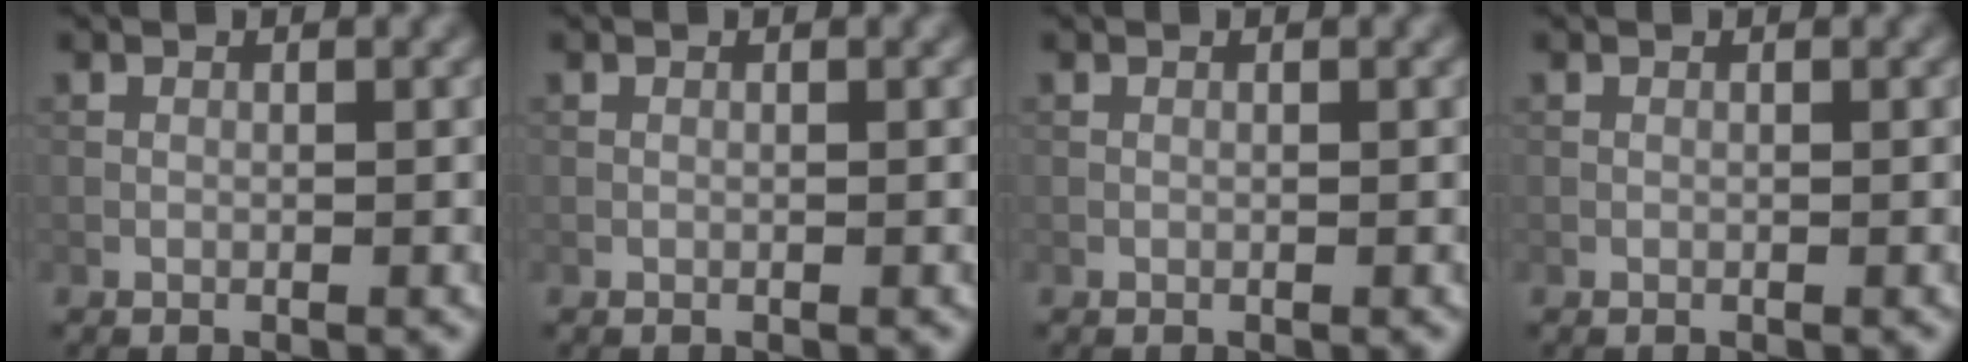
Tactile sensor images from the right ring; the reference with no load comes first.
{"total": 0.0}
{"total": 0.0}
{"total": 0.0}